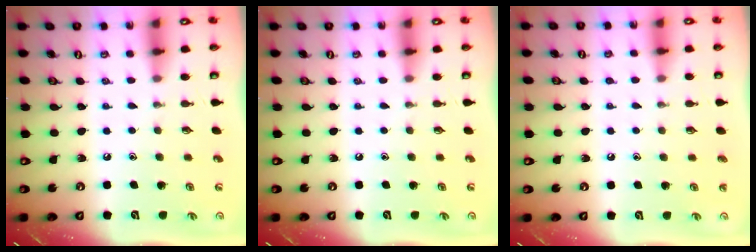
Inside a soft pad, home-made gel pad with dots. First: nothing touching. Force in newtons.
{"total": 0.0}
{"total": 2.0, "press": 2.0, "slide": 0.2}